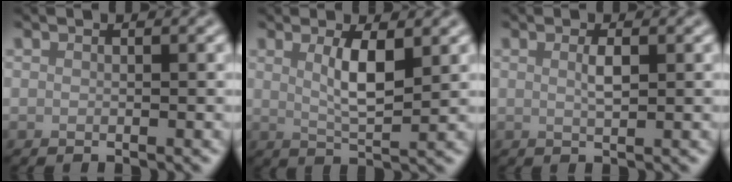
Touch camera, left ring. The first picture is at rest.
{"total": 3.5, "force": [1.1, 0.8, 3.2], "torque": [-0.059, -0.005, 0.022]}
{"total": 1.4, "force": [0.4, 0.3, 1.3], "torque": [-0.024, 0.001, 0.006]}